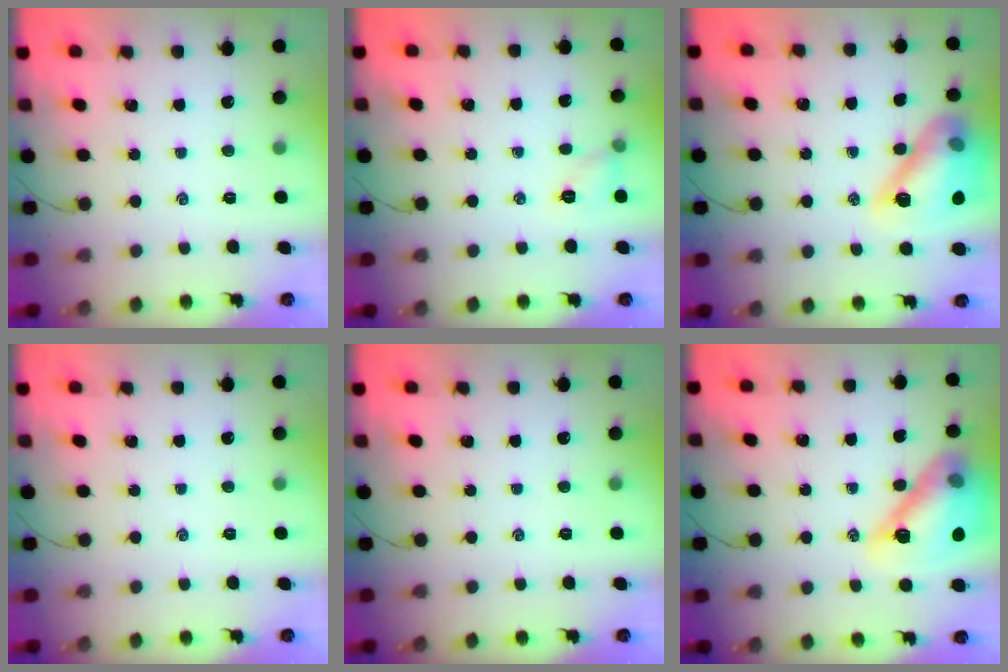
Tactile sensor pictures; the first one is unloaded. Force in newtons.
{"total": 5.6, "press": 5.5, "slide": 1.0}
{"total": 15.8, "press": 15.7, "slide": 1.7}
{"total": 0.0}
{"total": 0.0}
{"total": 19.4, "press": 19.2, "slide": 2.6}